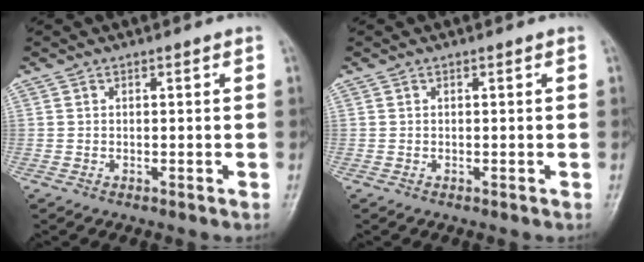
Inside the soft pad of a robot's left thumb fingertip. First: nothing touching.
{"total": 0.0}